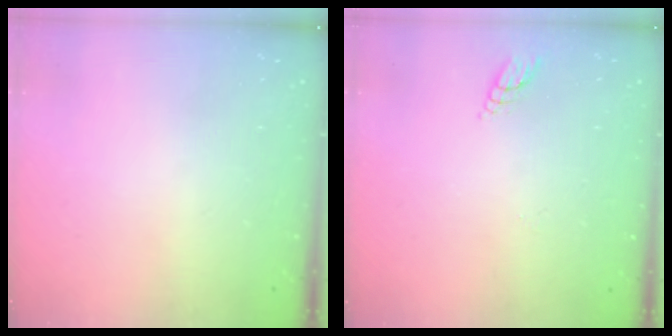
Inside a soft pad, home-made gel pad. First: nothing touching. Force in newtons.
{"total": 3.4, "press": 3.3, "slide": 0.3}